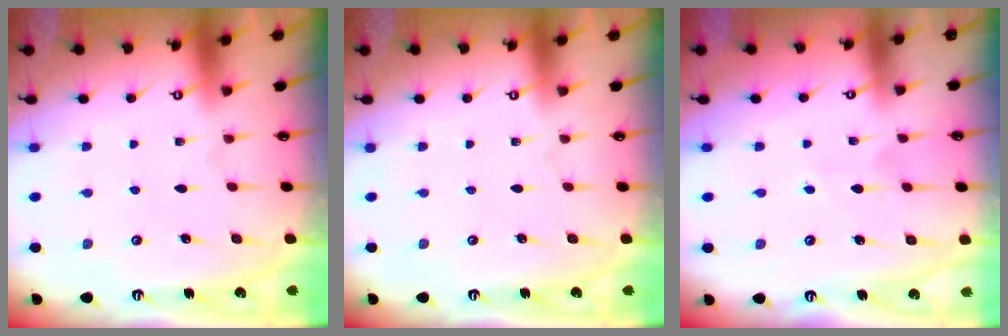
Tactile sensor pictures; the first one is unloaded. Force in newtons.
{"total": 0.0}
{"total": 4.2, "press": 4.1, "slide": 0.7}